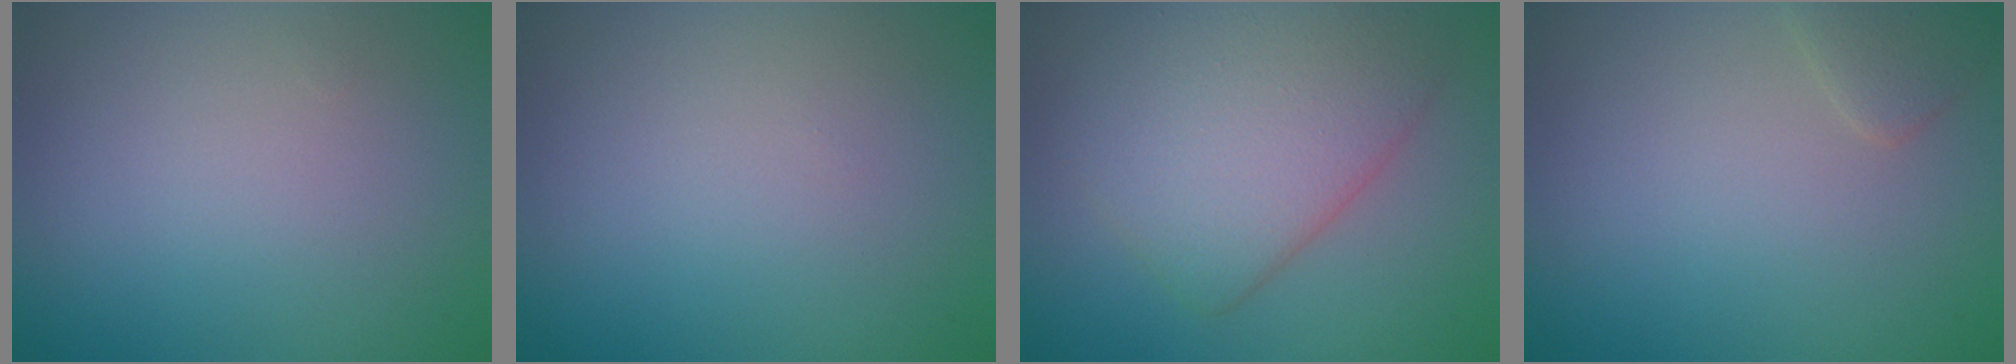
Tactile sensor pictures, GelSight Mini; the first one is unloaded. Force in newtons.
{"total": 0.0}
{"total": 6.3, "press": 6.3, "slide": 0.2}
{"total": 1.4, "press": 1.4, "slide": 0.1}